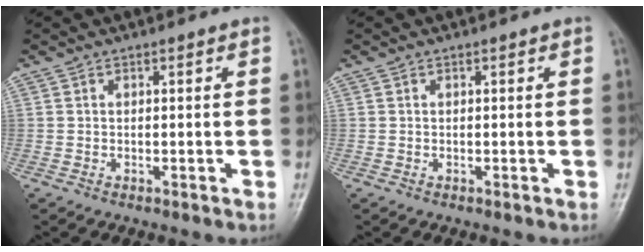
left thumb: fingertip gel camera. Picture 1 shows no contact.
{"total": 0.0}